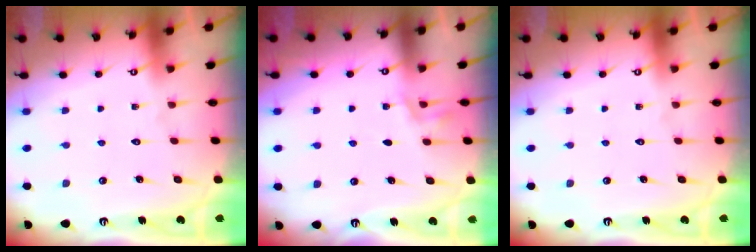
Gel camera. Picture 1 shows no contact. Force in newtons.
{"total": 2.5, "press": 1.7, "slide": 1.7}
{"total": 0.0}